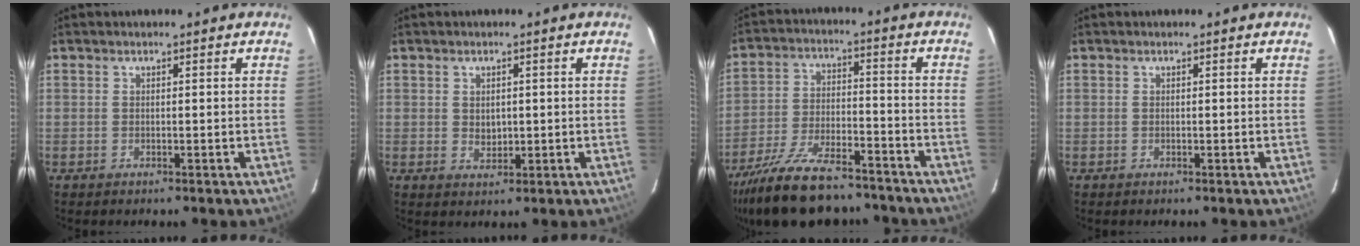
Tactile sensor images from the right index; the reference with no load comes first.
{"total": 2.7, "force": [0.1, 2.2, 1.6], "torque": [-0.024, 0.001, 0.005]}
{"total": 20.7, "force": [-17.1, 6.7, 9.6], "torque": [-0.198, -0.023, -0.271]}
{"total": 0.0}